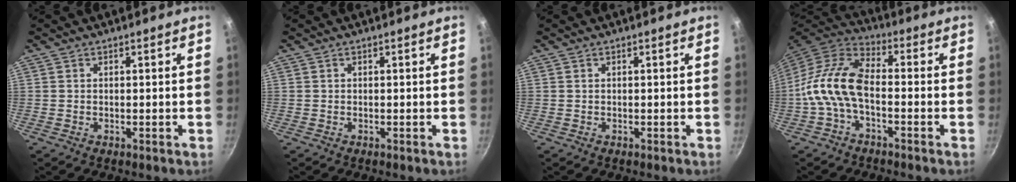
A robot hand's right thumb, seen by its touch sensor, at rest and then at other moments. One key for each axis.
{"total": 0.0}
{"total": 0.0}
{"total": 12.3, "fx": -2.8, "fy": 6.6, "fz": 10.0, "tx": -0.191, "ty": 0.043, "tz": -0.070}